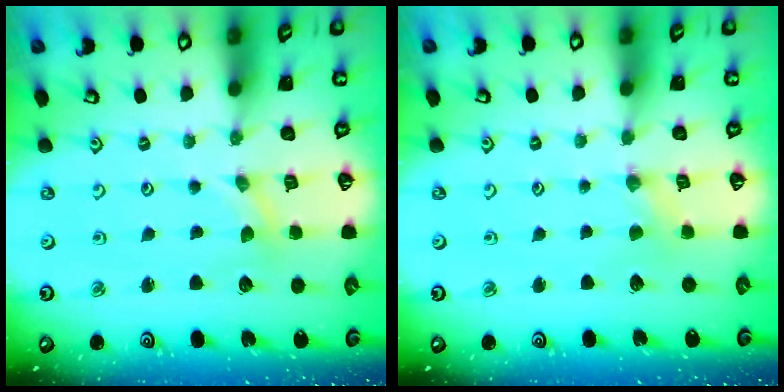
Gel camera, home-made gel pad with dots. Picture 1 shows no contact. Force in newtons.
{"total": 1.5, "press": 1.5, "slide": 0.3}